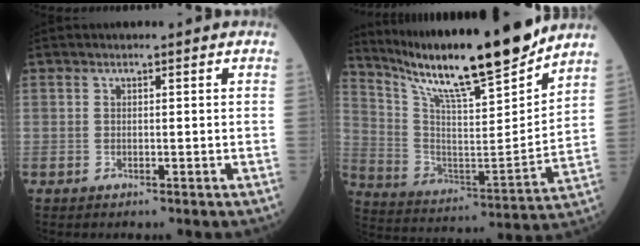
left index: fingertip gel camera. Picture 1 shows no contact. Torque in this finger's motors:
{"motor_torque": [0.48, -0.44, 0.58, 0.09]}